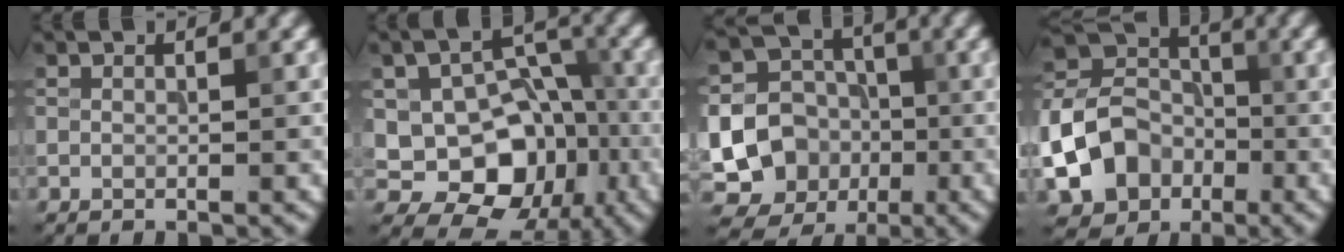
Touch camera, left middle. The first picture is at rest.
{"total": 10.3, "force": [-2.1, 7.9, 6.2], "torque": [-0.066, -0.001, -0.048]}
{"total": 16.9, "force": [-3.7, 15.8, 4.6], "torque": [-0.132, -0.019, -0.075]}
{"total": 9.8, "force": [-3.6, 7.9, 4.5], "torque": [-0.090, -0.017, -0.083]}